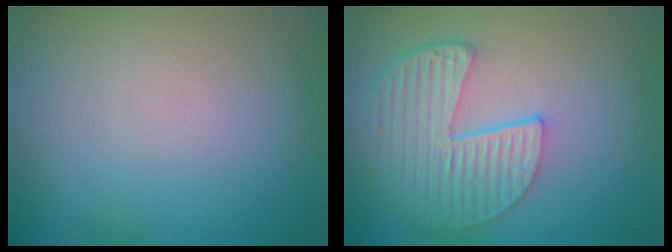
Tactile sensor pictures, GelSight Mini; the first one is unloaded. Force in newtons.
{"total": 6.2, "press": 4.8, "slide": 3.9}